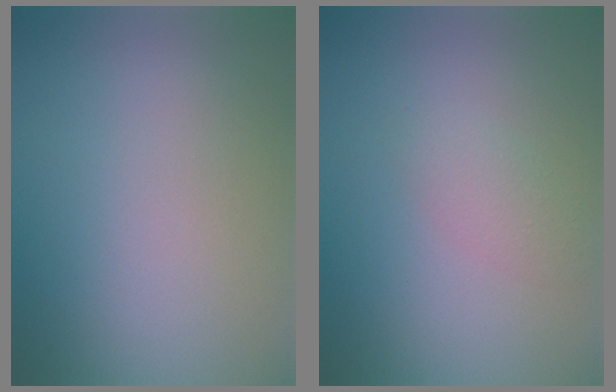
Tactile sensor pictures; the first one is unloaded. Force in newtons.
{"total": 1.4, "press": 1.4, "slide": 0.1}